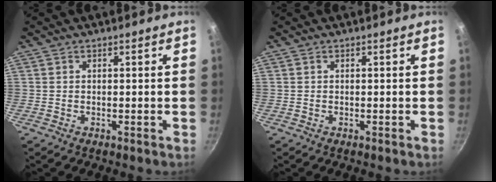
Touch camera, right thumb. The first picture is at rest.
{"total": 0.0}